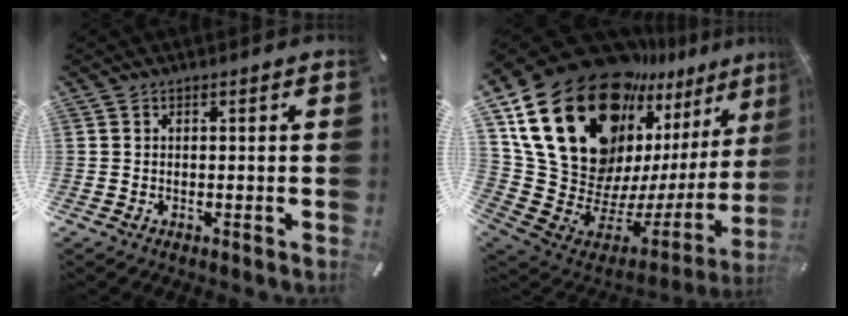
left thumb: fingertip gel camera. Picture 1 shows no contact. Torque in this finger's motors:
{"motor_torque": [2.75, 2.25, 1.58, -1.19, 1.05]}